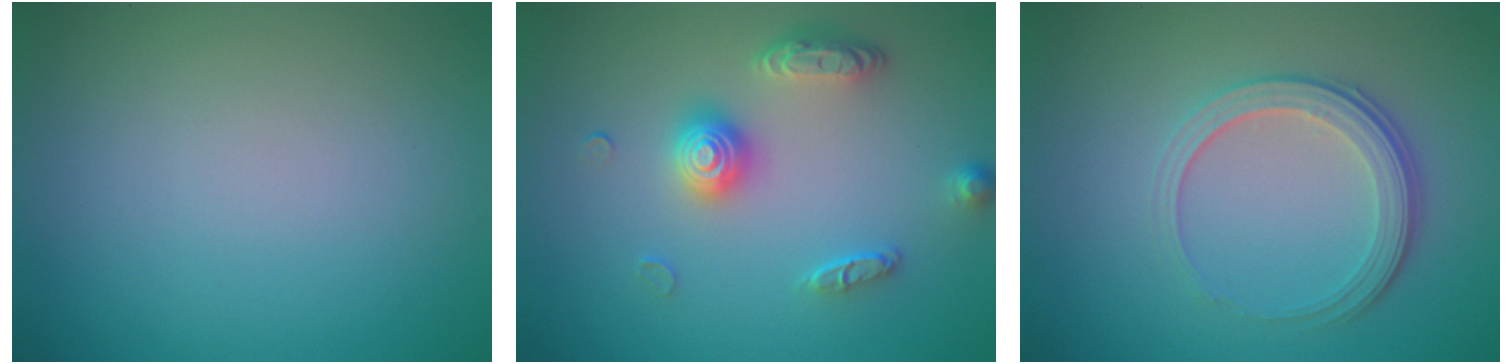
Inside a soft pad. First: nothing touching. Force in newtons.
{"total": 3.4, "press": 3.0, "slide": 1.7}
{"total": 3.8, "press": 2.8, "slide": 2.6}